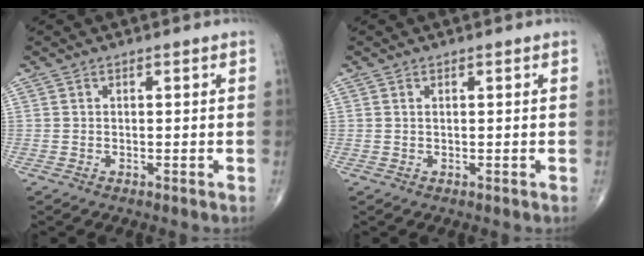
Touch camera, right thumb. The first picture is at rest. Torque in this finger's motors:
{"motor_torque": [-0.34, -0.01, 0.06, 0.19, -0.01]}